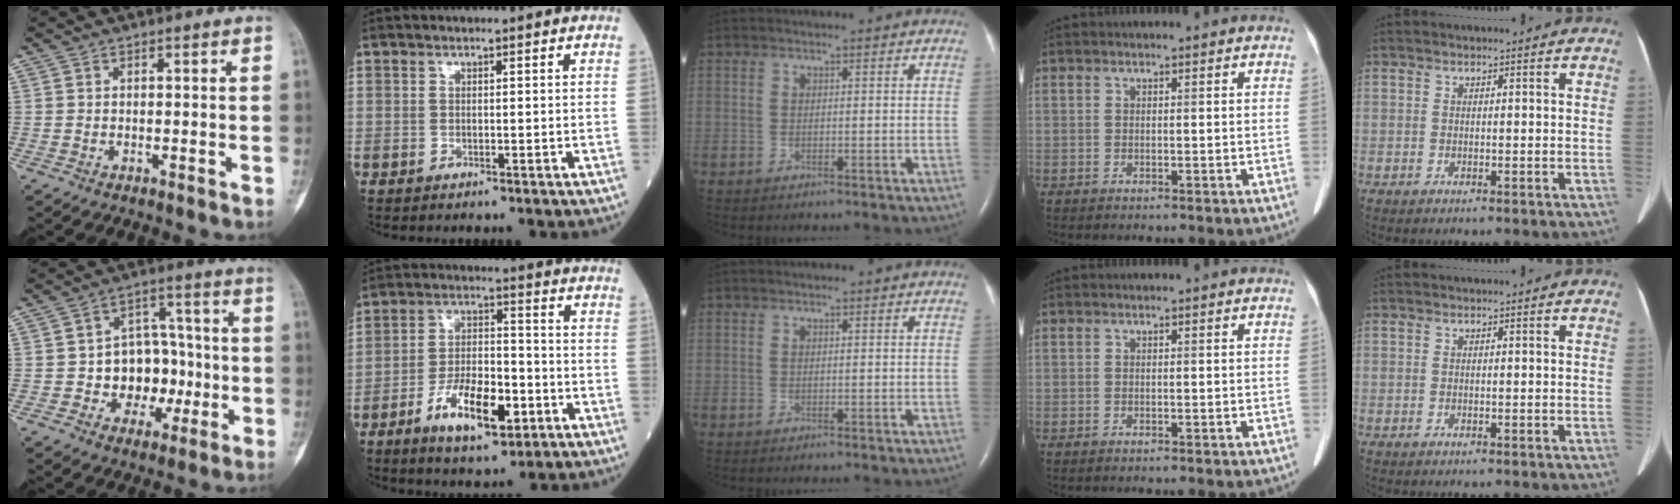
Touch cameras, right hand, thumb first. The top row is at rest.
{"thumb": {"total": 11.4, "force": [-1.9, 9.3, 6.3], "torque": [-0.030, 0.040, -0.024]}, "index": {"total": 11.0, "force": [-5.1, 3.9, 9.0], "torque": [-0.171, 0.002, -0.085]}}